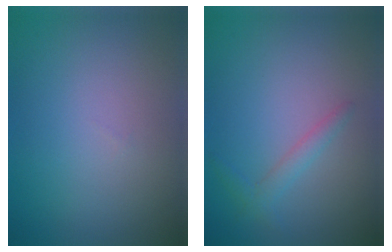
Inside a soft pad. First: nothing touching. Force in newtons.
{"total": 1.5, "press": 1.4, "slide": 0.1}